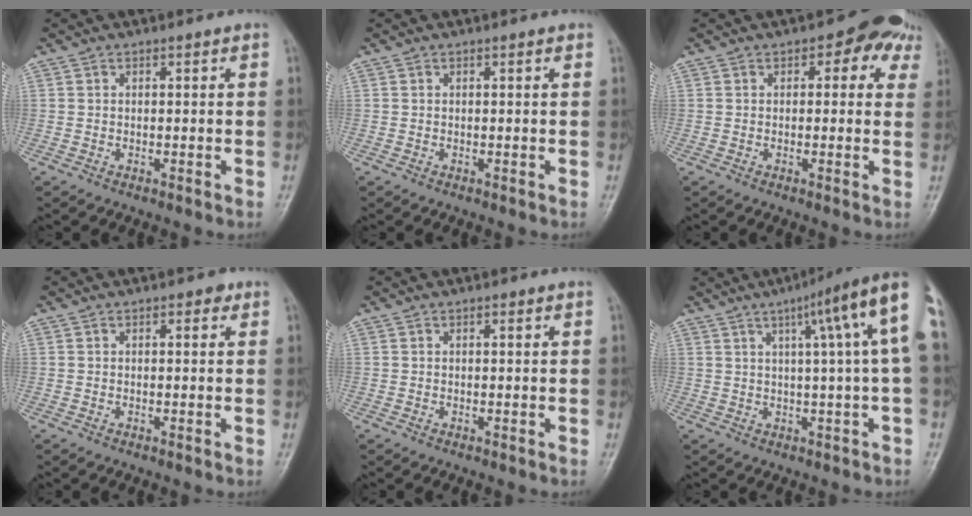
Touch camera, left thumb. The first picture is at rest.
{"total": 0.0}
{"total": 6.6, "force": [2.9, 4.1, 4.2], "torque": [0.003, 0.003, 0.023]}
{"total": 1.1, "force": [0.4, 0.7, 0.7], "torque": [0.003, 0.002, 0.002]}
{"total": 0.0}
{"total": 13.3, "force": [3.8, 0.6, 12.7], "torque": [-0.167, 0.019, 0.044]}